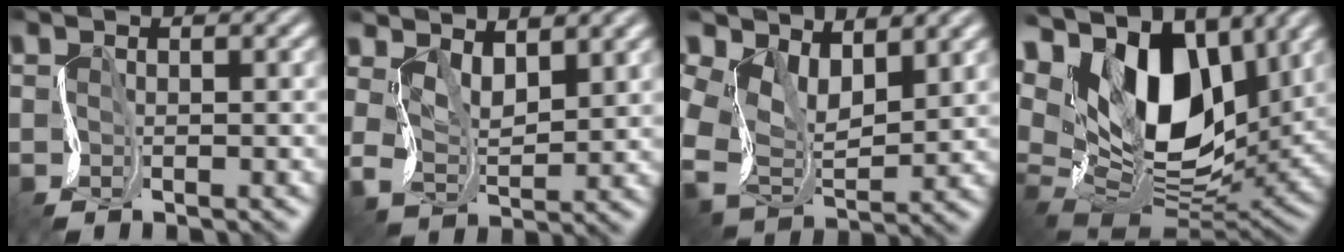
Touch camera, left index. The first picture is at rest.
{"total": 4.3, "force": [3.0, 1.7, 2.6], "torque": [-0.060, -0.002, 0.061]}
{"total": 7.7, "force": [3.0, 5.0, 5.1], "torque": [-0.126, -0.008, 0.057]}
{"total": 14.6, "force": [7.4, 8.1, 9.6], "torque": [-0.166, 0.022, 0.120]}